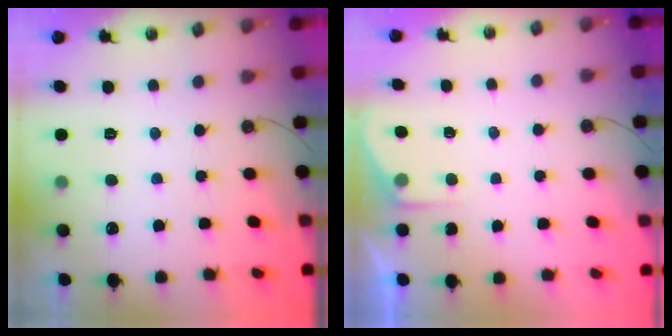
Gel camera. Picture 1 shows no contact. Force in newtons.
{"total": 2.7, "press": 2.6, "slide": 0.4}